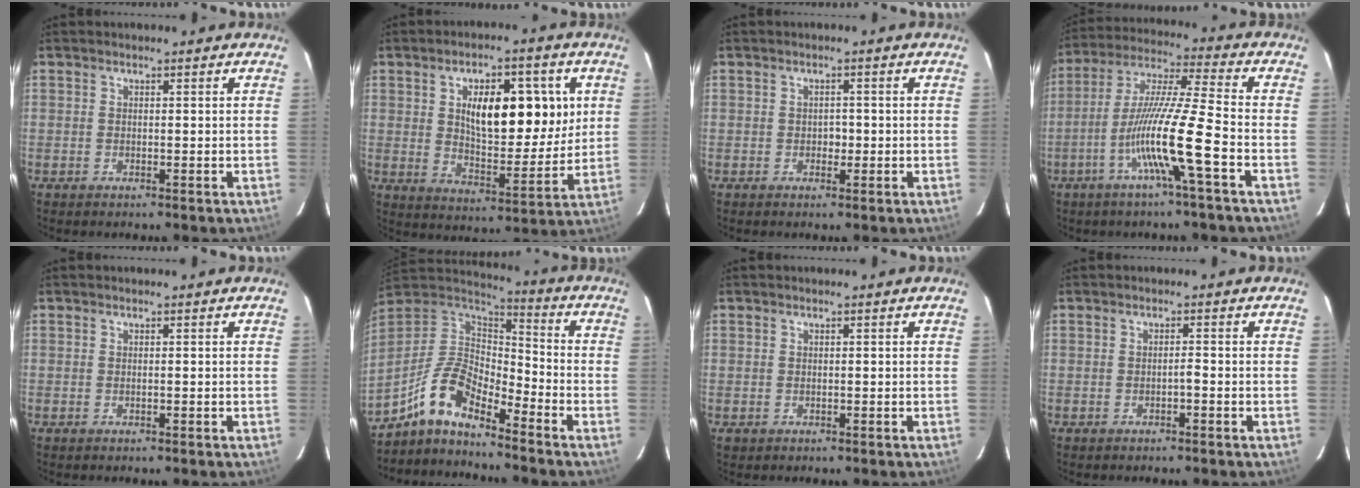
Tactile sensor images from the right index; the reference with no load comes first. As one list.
[{"total": 14.0, "force": [3.7, 5.9, 12.1], "torque": [-0.181, 0.012, 0.066]}, {"total": 1.3, "force": [-0.3, 0.9, 0.9], "torque": [-0.012, 0.003, -0.004]}, {"total": 13.1, "force": [-4.9, -1.3, 12.1], "torque": [-0.231, -0.003, -0.097]}, {"total": 0.0}, {"total": 10.7, "force": [-7.9, 3.2, 6.5], "torque": [-0.147, 0.033, -0.150]}, {"total": 0.7, "force": [0.0, 0.7, 0.0], "torque": [0.005, 0.006, -0.003]}, {"total": 0.8, "force": [-0.5, 0.0, 0.6], "torque": [-0.010, 0.002, -0.009]}]